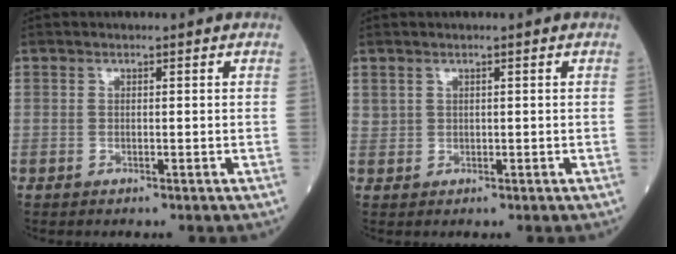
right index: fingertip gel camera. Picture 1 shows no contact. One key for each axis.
{"total": 0.8, "fx": 0.5, "fy": 0.5, "fz": 0.0, "tx": 0.007, "ty": 0.007, "tz": 0.012}